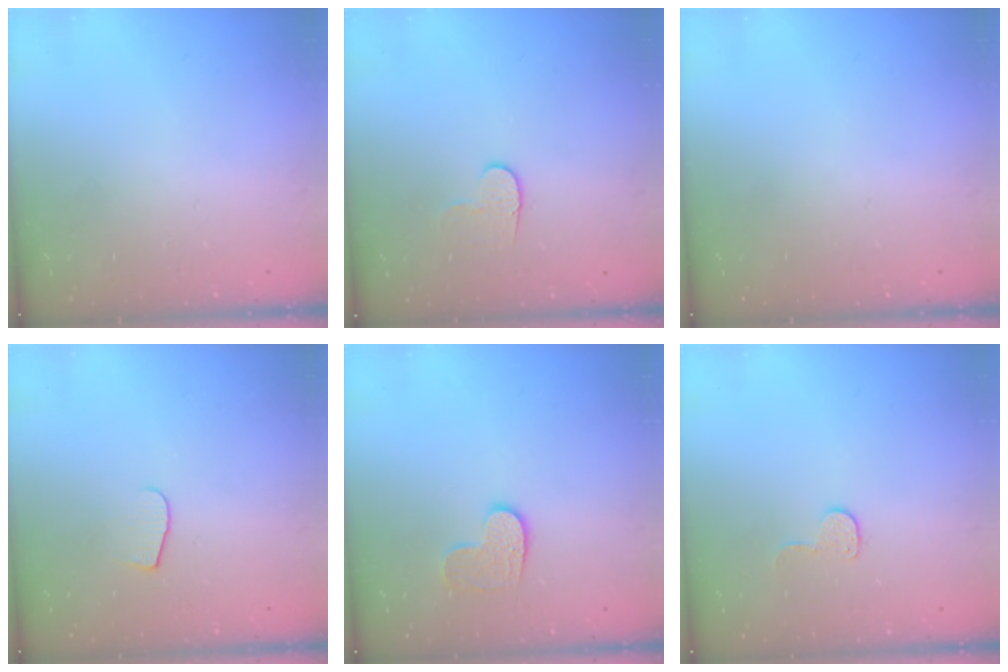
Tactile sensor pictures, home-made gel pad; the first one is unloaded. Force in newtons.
{"total": 6.2, "press": 6.1, "slide": 0.6}
{"total": 0.0}
{"total": 5.5, "press": 5.5, "slide": 0.5}
{"total": 7.0, "press": 7.0, "slide": 0.2}
{"total": 6.4, "press": 6.4, "slide": 0.4}